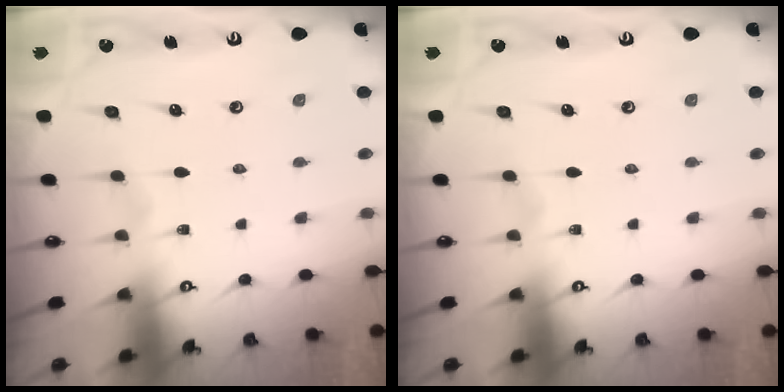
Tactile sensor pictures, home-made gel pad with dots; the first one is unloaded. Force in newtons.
{"total": 0.0}